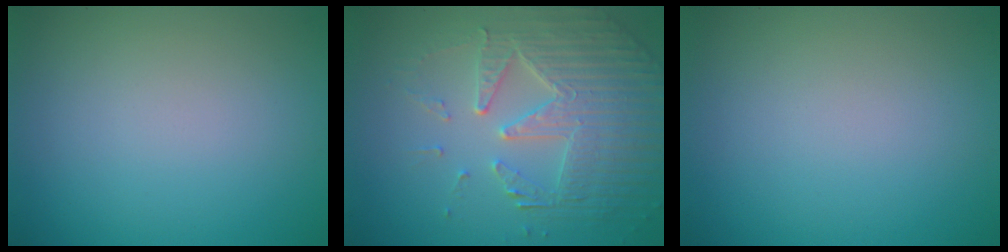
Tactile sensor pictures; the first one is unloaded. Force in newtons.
{"total": 5.9, "press": 4.7, "slide": 3.6}
{"total": 0.0}